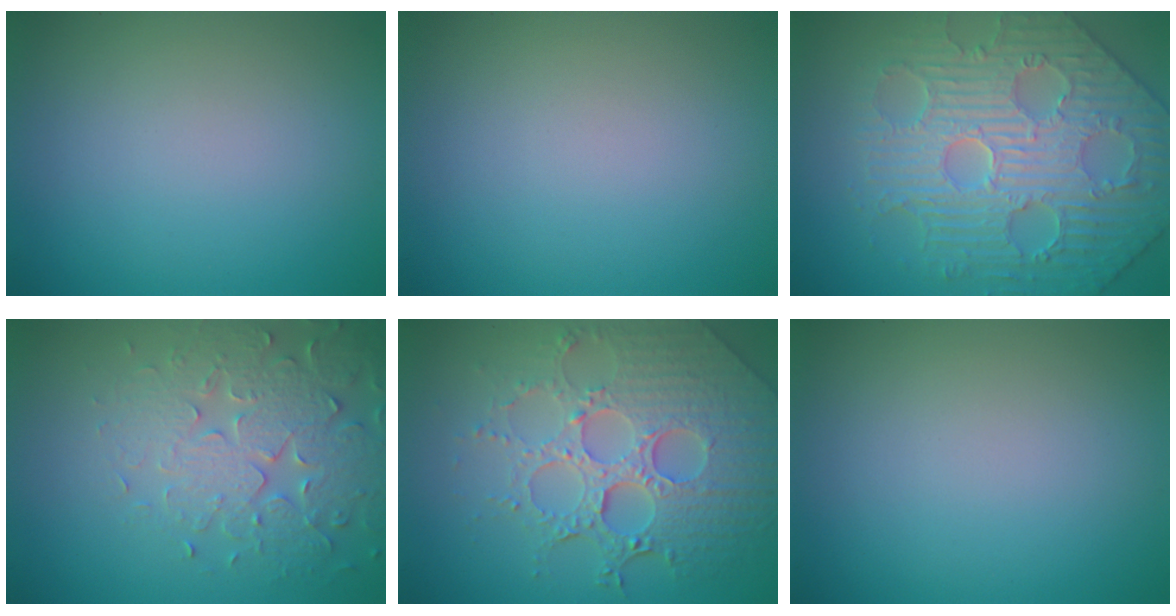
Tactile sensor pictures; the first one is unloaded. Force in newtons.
{"total": 0.0}
{"total": 6.9, "press": 5.9, "slide": 3.6}
{"total": 5.1, "press": 4.7, "slide": 1.9}
{"total": 8.3, "press": 6.0, "slide": 5.7}
{"total": 0.0}